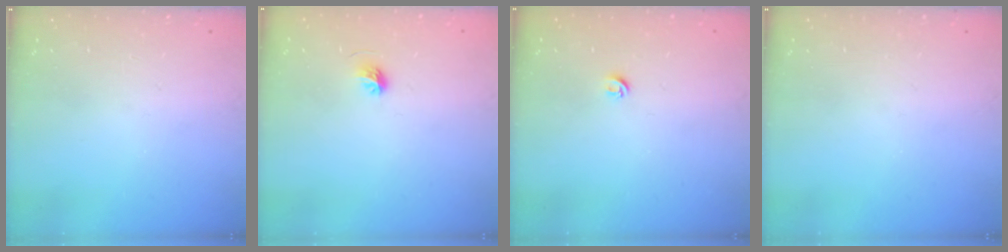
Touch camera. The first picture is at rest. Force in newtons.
{"total": 4.2, "press": 3.9, "slide": 1.4}
{"total": 4.3, "press": 4.3, "slide": 0.4}
{"total": 0.0}